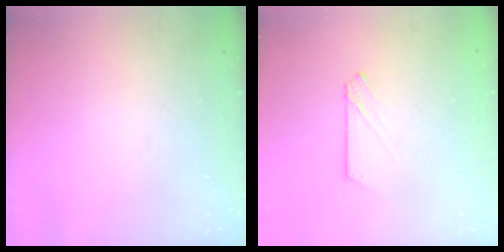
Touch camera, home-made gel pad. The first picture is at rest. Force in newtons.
{"total": 3.0, "press": 3.0, "slide": 0.4}